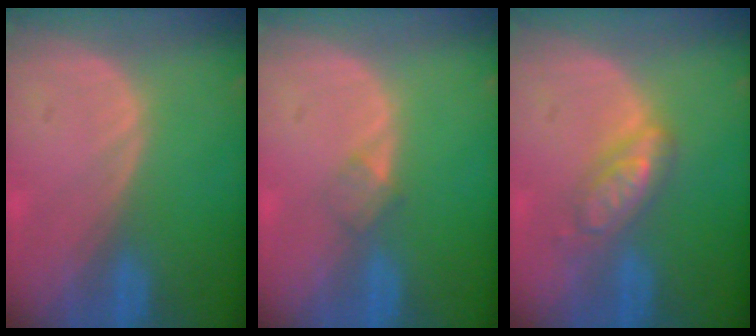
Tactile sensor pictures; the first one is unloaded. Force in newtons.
{"total": 1.8, "press": 1.8, "slide": 0.2}
{"total": 5.0, "press": 5.0, "slide": 0.2}